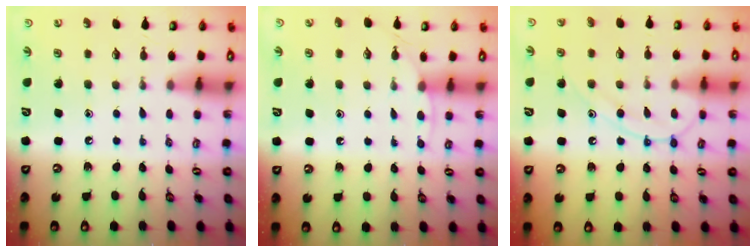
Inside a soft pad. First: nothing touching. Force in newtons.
{"total": 3.2, "press": 3.2, "slide": 0.5}
{"total": 12.0, "press": 11.9, "slide": 1.1}